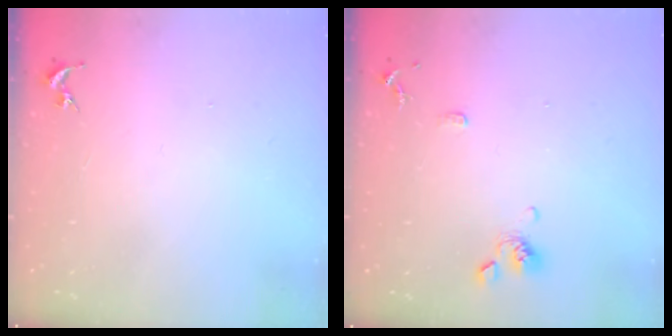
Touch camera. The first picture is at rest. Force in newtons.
{"total": 9.1, "press": 8.9, "slide": 1.9}